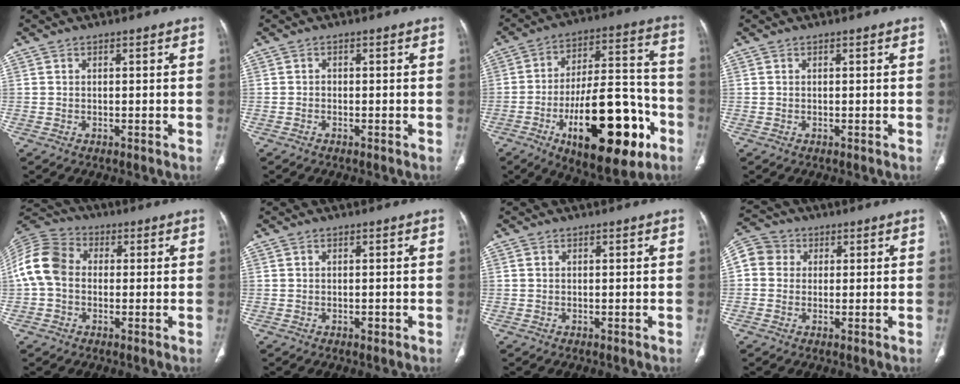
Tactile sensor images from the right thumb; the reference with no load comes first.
{"total": 0.5, "force": [-0.4, 0.3, 0.2], "torque": [0.000, 0.002, -0.010]}
{"total": 25.8, "force": [-10.6, 10.6, 21.0], "torque": [-0.306, 0.054, -0.151]}
{"total": 0.0}
{"total": 11.1, "force": [0.2, 8.5, 7.1], "torque": [-0.141, 0.031, -0.007]}
{"total": 0.8, "force": [-0.3, 0.5, 0.5], "torque": [-0.005, 0.000, -0.004]}
{"total": 0.0}
{"total": 9.1, "force": [1.9, 8.2, 3.4], "torque": [-0.064, 0.023, 0.029]}